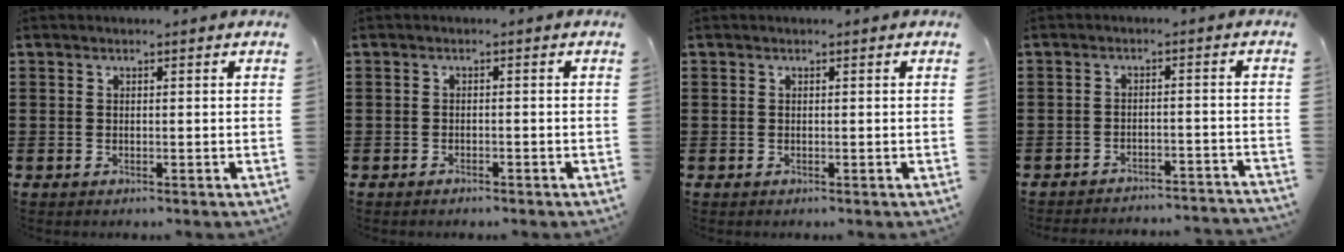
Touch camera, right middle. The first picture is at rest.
{"total": 0.8, "force": [-0.8, 0.1, 0.1], "torque": [-0.004, -0.001, -0.017]}
{"total": 0.0}
{"total": 2.9, "force": [-2.9, -0.2, 0.2], "torque": [-0.007, 0.001, -0.061]}